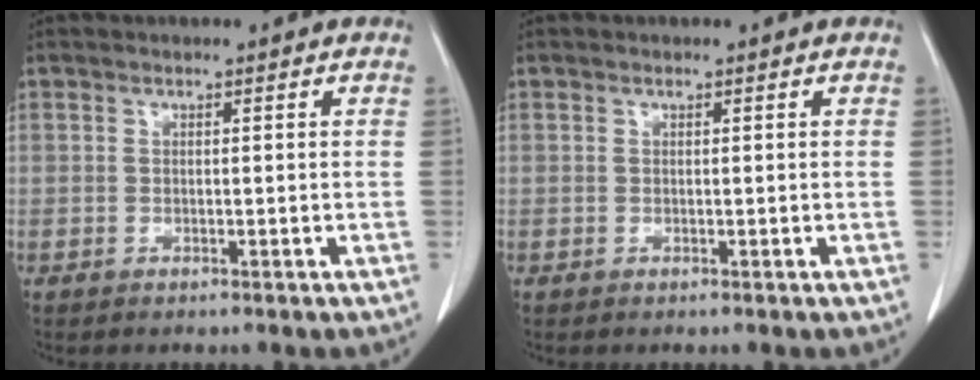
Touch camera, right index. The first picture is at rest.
{"total": 0.0}